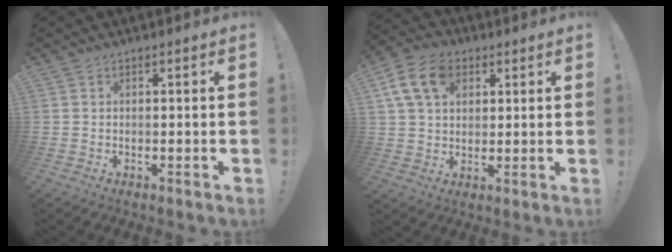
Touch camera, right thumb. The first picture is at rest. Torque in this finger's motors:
{"motor_torque": [0.21, 0.20, 0.34, 0.22, 0.27]}